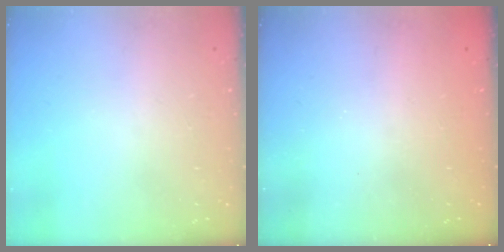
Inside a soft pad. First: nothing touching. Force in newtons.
{"total": 2.5, "press": 2.4, "slide": 0.7}